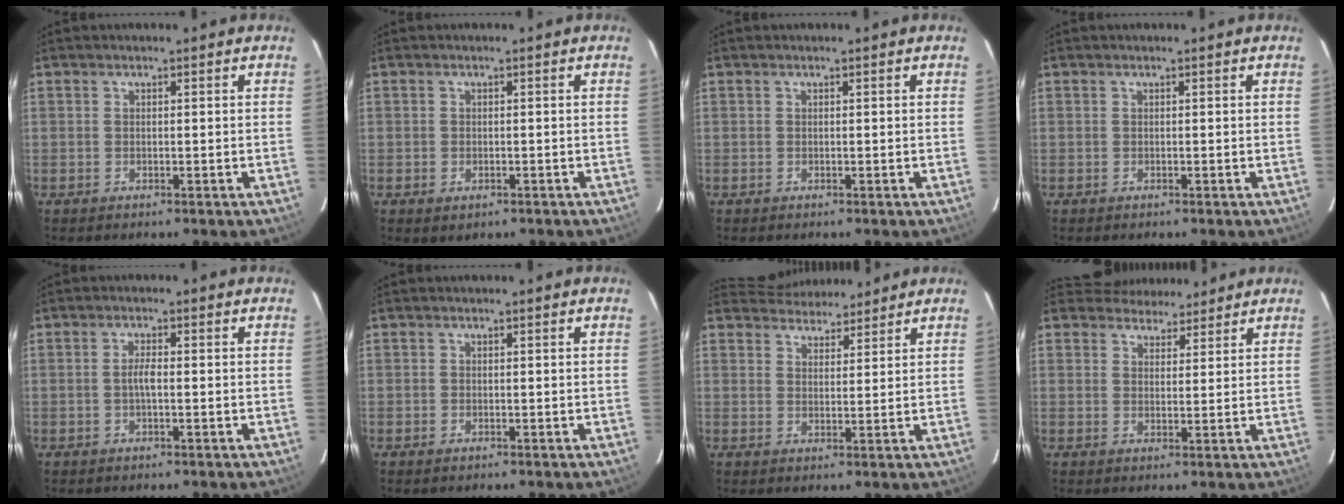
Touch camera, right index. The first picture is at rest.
{"total": 1.2, "force": [-0.7, 0.9, 0.4], "torque": [-0.006, -0.009, -0.005]}
{"total": 0.0}
{"total": 0.0}
{"total": 1.8, "force": [-0.3, 0.3, 1.7], "torque": [-0.033, 0.002, -0.008]}
{"total": 0.6, "force": [-0.2, -0.3, -0.5], "torque": [0.010, -0.004, -0.003]}
{"total": 7.6, "force": [7.4, 1.7, 0.1], "torque": [-0.003, 0.017, 0.112]}
{"total": 5.9, "force": [5.5, 2.1, -0.7], "torque": [0.017, 0.016, 0.079]}